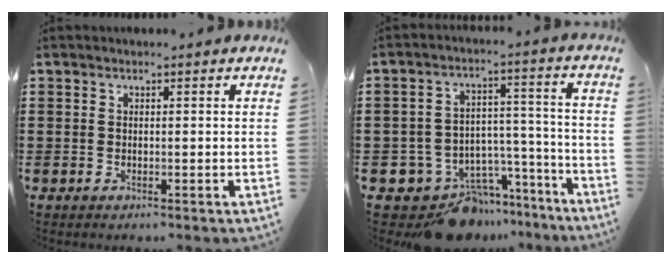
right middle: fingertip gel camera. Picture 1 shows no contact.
{"total": 9.8, "force": [-8.2, 5.1, 1.8], "torque": [-0.026, 0.036, -0.144]}